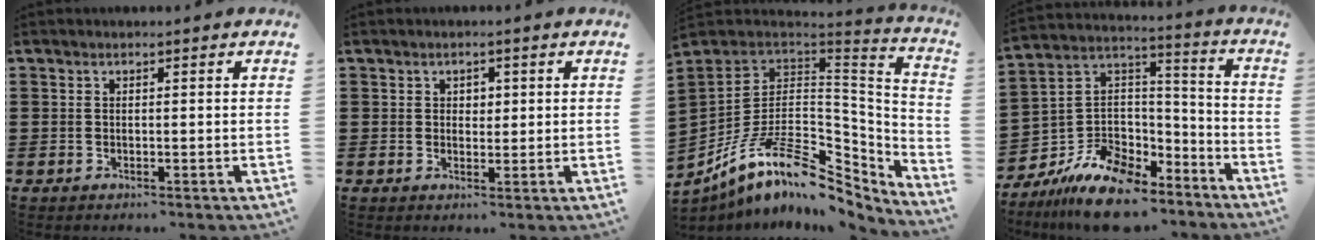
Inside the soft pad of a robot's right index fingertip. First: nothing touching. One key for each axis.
{"total": 1.5, "fx": 0.5, "fy": 1.2, "fz": 0.6, "tx": -0.016, "ty": 0.009, "tz": 0.007}
{"total": 14.9, "fx": -6.8, "fy": 7.7, "fz": 10.9, "tx": -0.217, "ty": 0.009, "tz": -0.120}
{"total": 13.7, "fx": -10.9, "fy": 6.1, "fz": 5.6, "tx": -0.116, "ty": 0.043, "tz": -0.202}